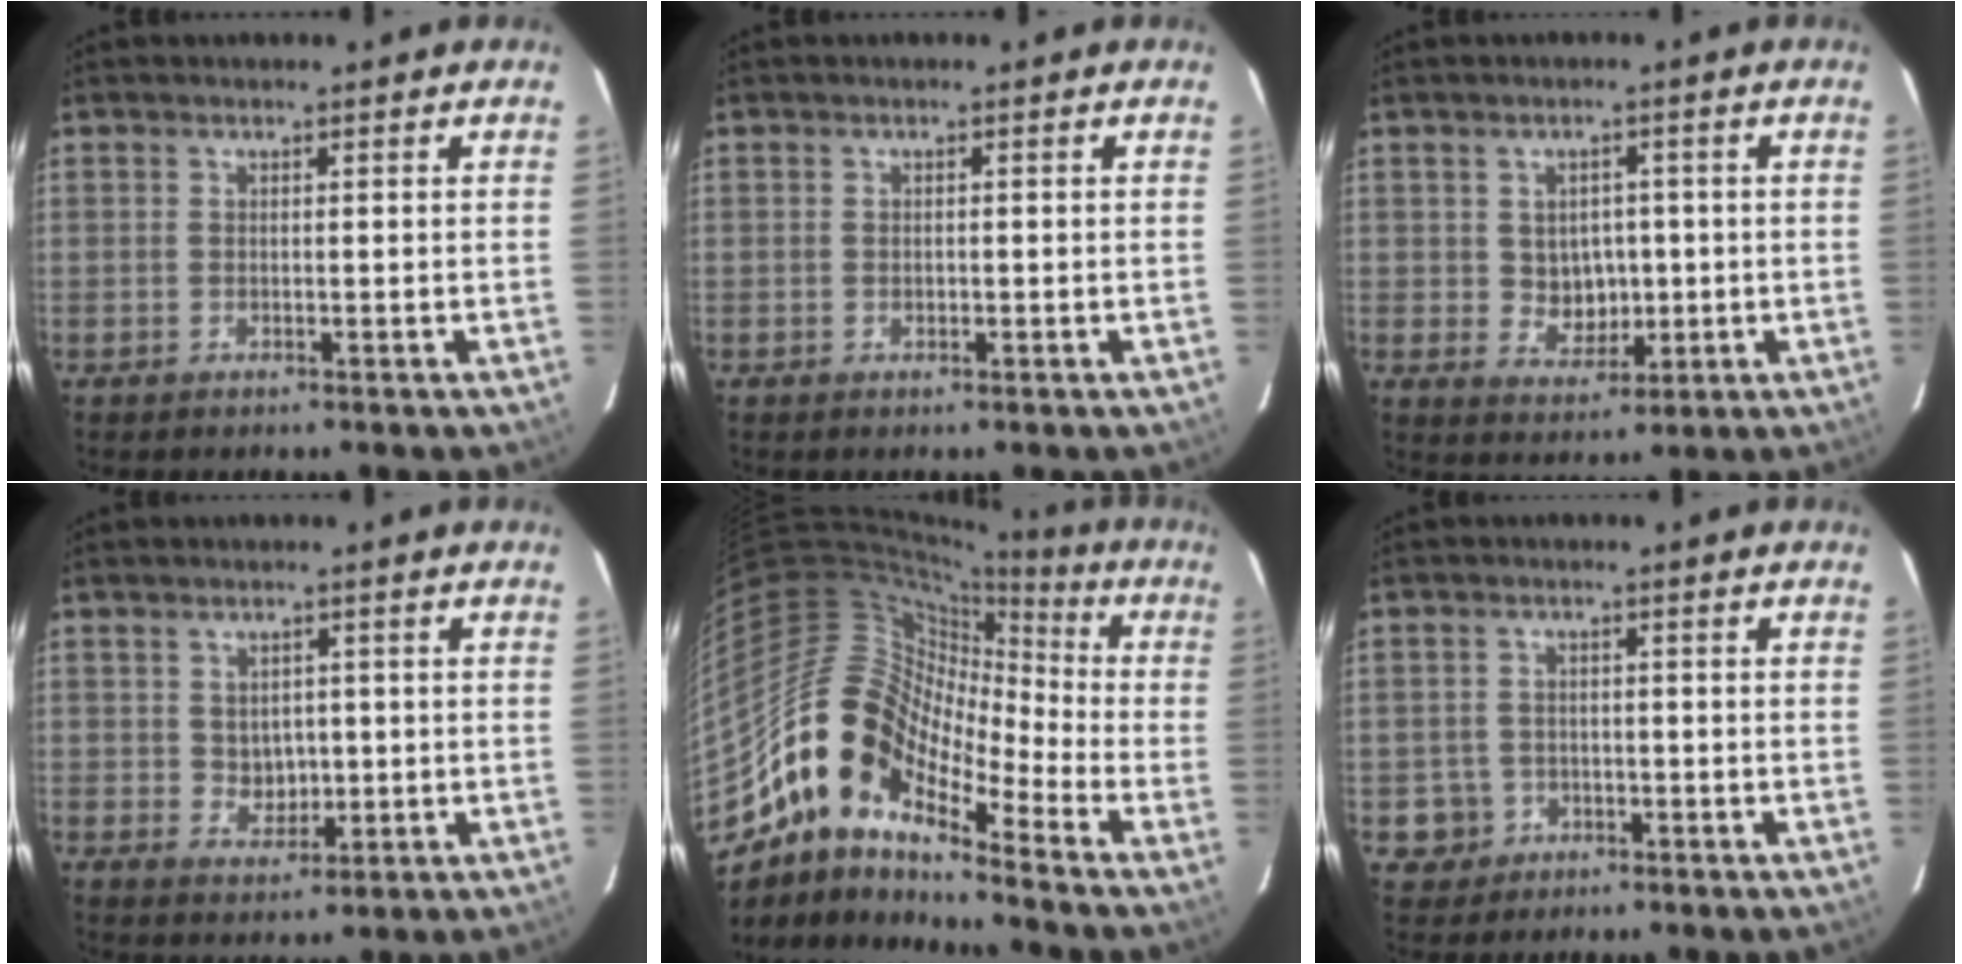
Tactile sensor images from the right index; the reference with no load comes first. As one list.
[{"total": 0.8, "force": [-0.2, 0.6, 0.5], "torque": [-0.006, 0.001, -0.002]}, {"total": 5.5, "force": [0.0, 4.9, 2.6], "torque": [-0.045, 0.006, 0.013]}, {"total": 4.1, "force": [0.1, 3.6, 2.0], "torque": [-0.032, 0.003, 0.010]}, {"total": 16.0, "force": [-9.8, 7.1, 10.6], "torque": [-0.170, 0.000, -0.204]}, {"total": 4.6, "force": [-1.6, 4.3, 0.3], "torque": [-0.017, 0.017, -0.021]}]